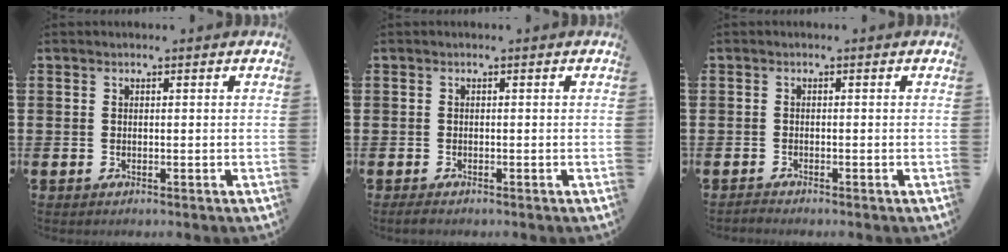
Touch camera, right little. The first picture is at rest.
{"total": 0.6, "force": [-0.4, 0.3, 0.4], "torque": [-0.009, 0.001, -0.009]}
{"total": 0.6, "force": [-0.6, -0.1, 0.0], "torque": [-0.002, -0.004, -0.012]}